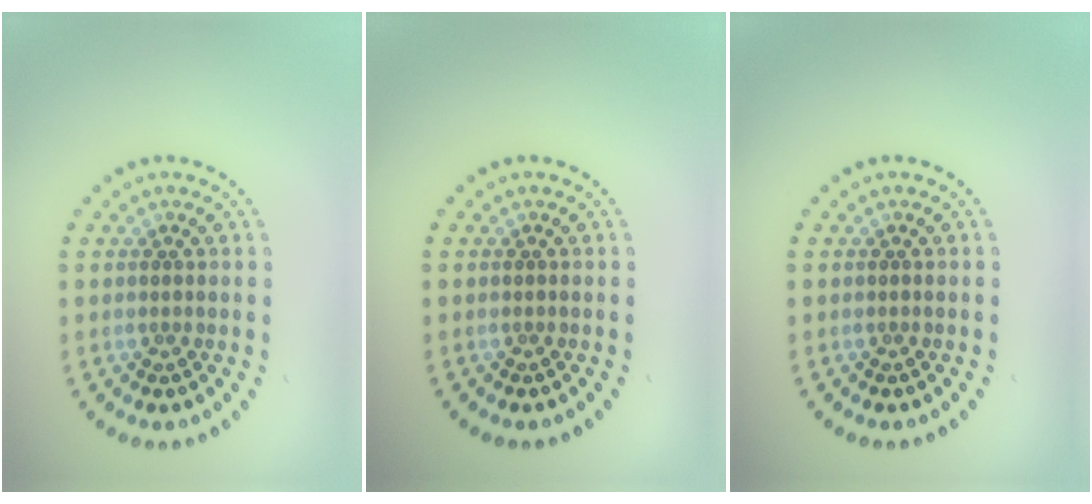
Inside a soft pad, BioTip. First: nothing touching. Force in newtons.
{"total": 0.0}
{"total": 0.0}